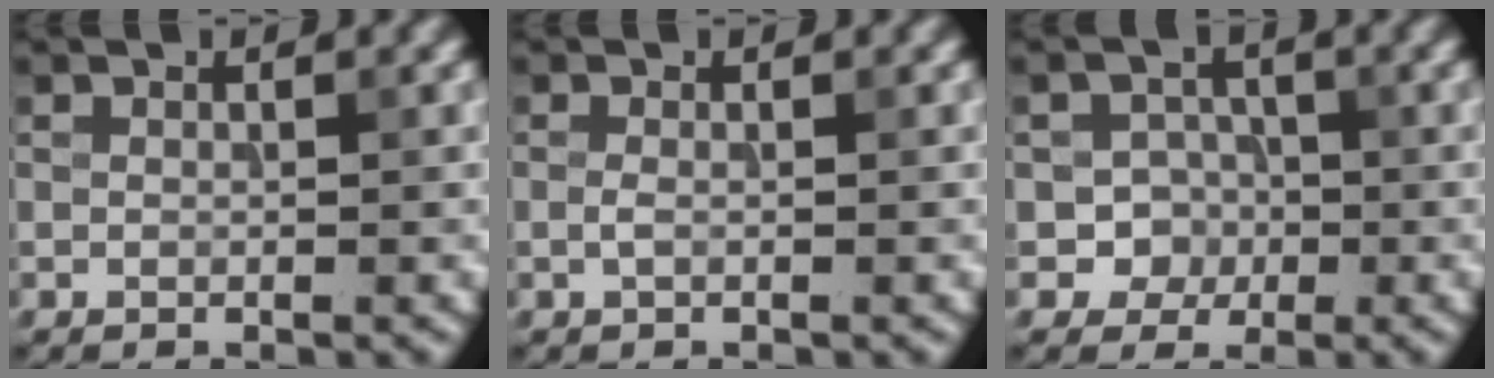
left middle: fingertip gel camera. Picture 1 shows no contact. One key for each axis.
{"total": 0.6, "fx": -0.2, "fy": 0.2, "fz": 0.6, "tx": -0.016, "ty": -0.001, "tz": -0.004}
{"total": 3.5, "fx": -1.2, "fy": 3.2, "fz": 0.6, "tx": 0.015, "ty": 0.006, "tz": -0.029}